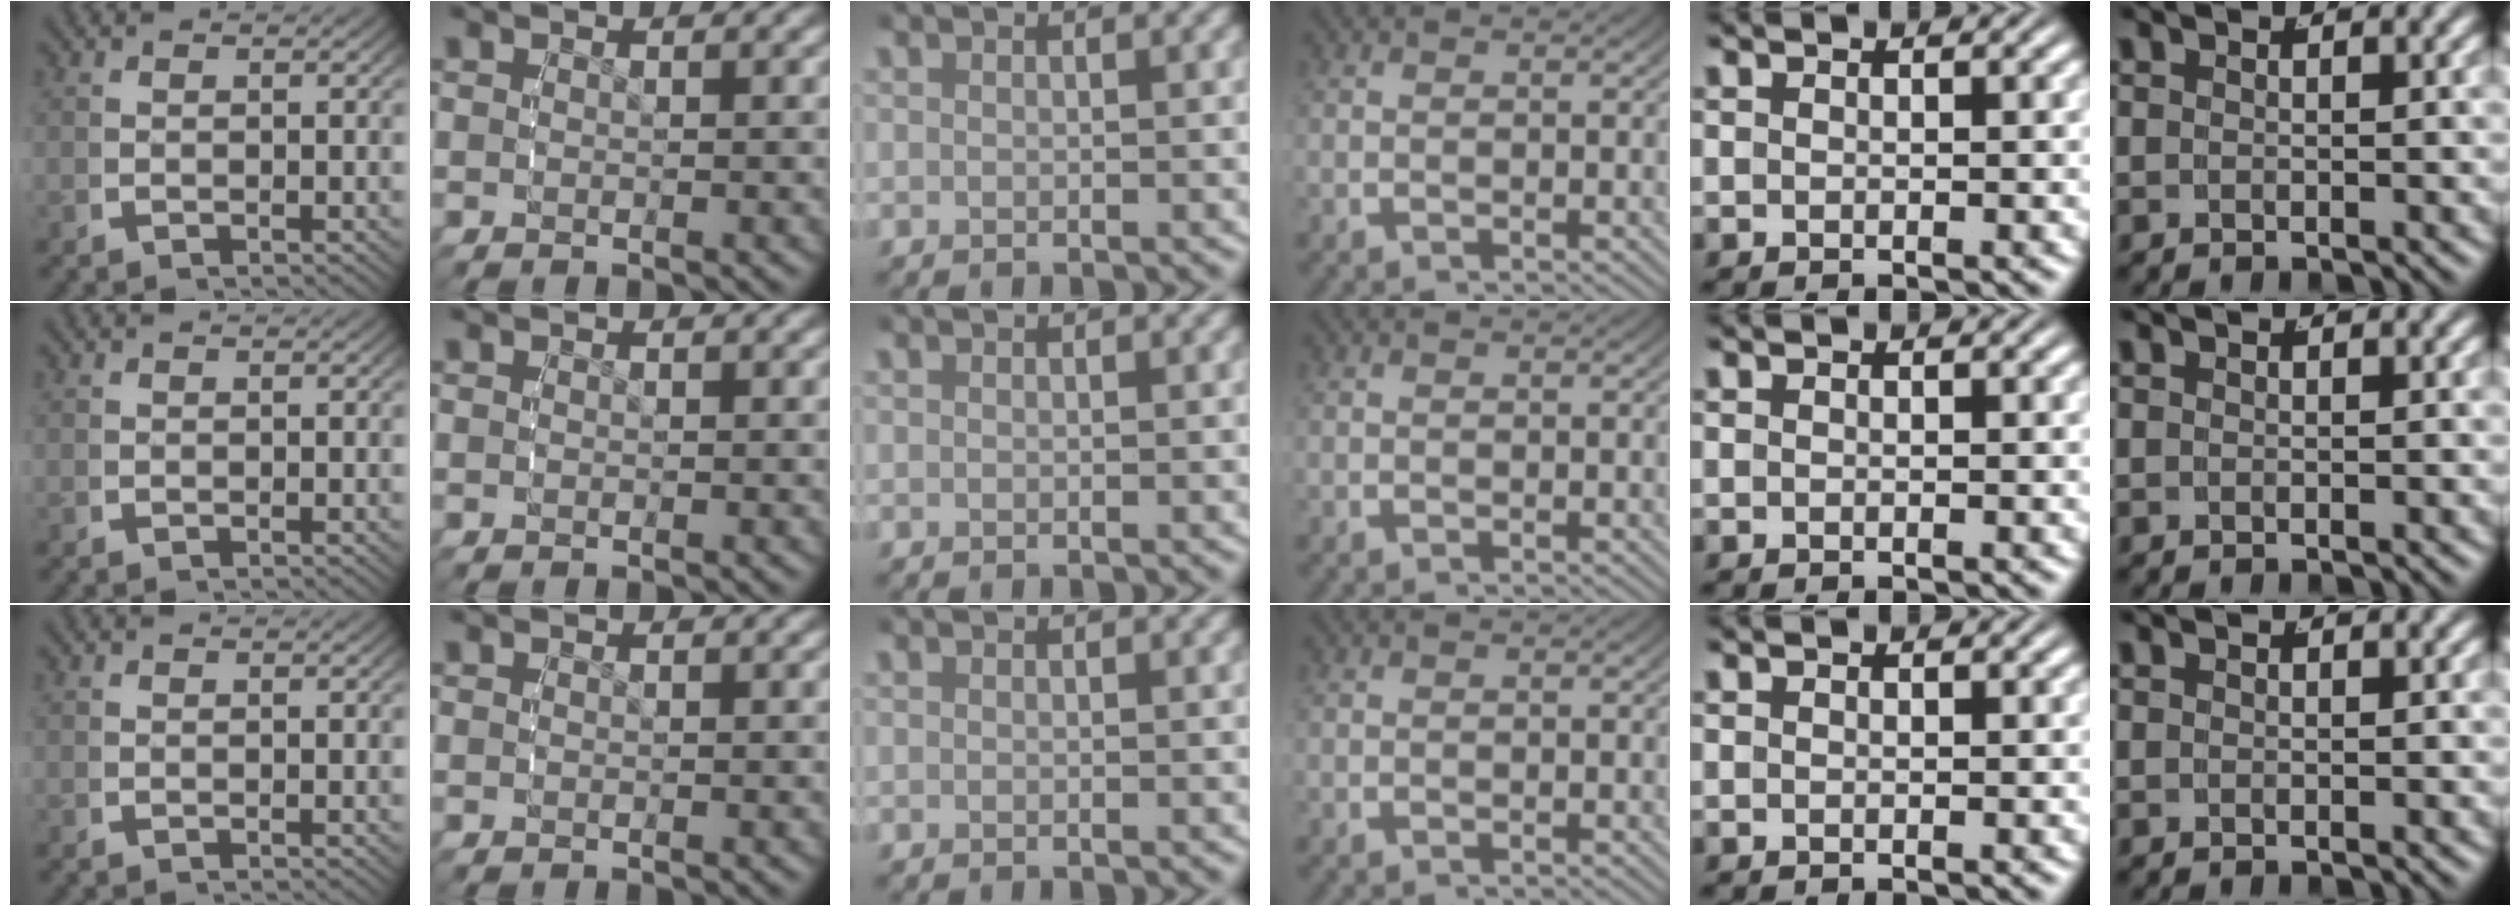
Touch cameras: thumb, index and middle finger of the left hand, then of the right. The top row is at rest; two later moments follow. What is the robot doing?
{"motion": "reach", "object": "stress ball aka squeeze ball"}